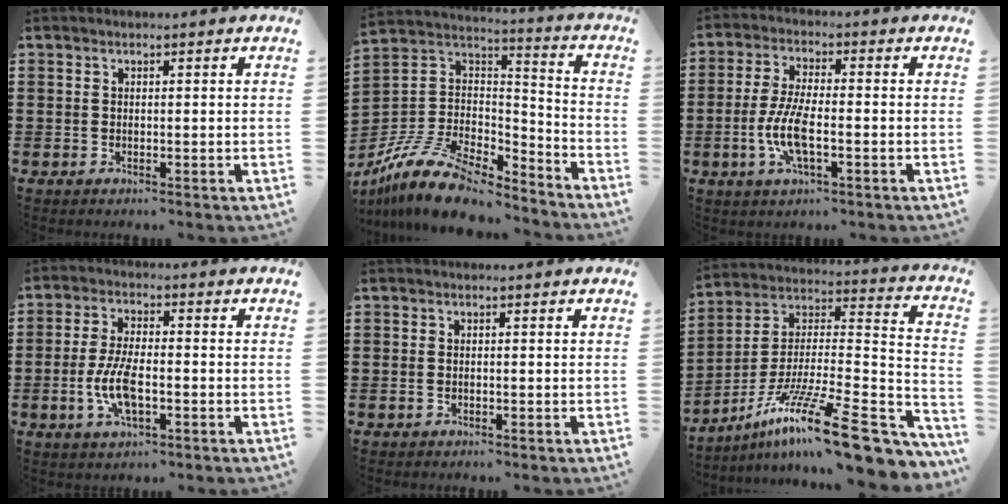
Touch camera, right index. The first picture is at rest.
{"total": 13.0, "force": [-10.4, 4.7, 6.2], "torque": [-0.128, 0.032, -0.196]}
{"total": 7.2, "force": [-2.0, 2.2, 6.6], "torque": [-0.145, -0.009, -0.042]}
{"total": 7.4, "force": [-1.9, 3.0, 6.5], "torque": [-0.151, -0.007, -0.041]}
{"total": 0.7, "force": [-0.3, 0.4, 0.5], "torque": [-0.012, 0.000, -0.005]}
{"total": 18.9, "force": [-12.1, 2.9, 14.2], "torque": [-0.238, 0.018, -0.204]}